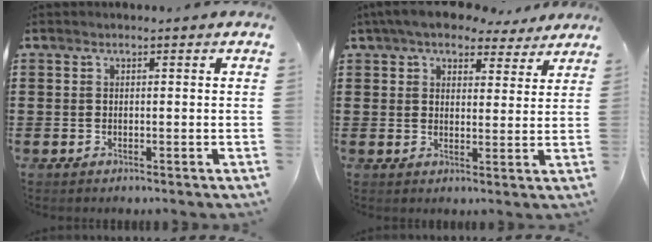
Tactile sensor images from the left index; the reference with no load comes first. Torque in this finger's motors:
{"motor_torque": [1.46, -0.68, 0.98, 0.21]}